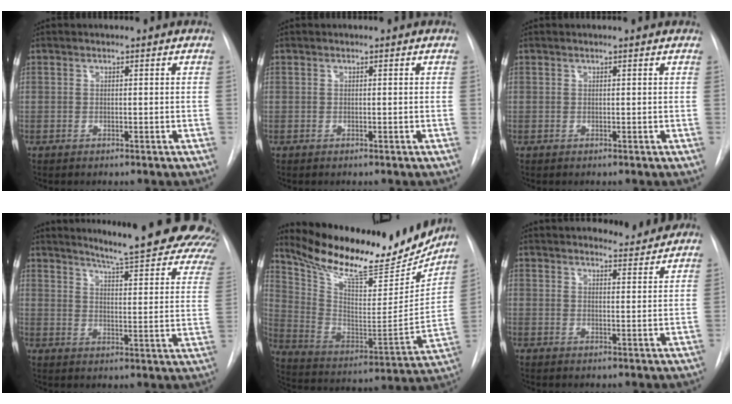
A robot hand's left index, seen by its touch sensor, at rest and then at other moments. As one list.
[{"total": 0.0}, {"total": 0.6, "force": [0.6, 0.0, 0.3], "torque": [-0.010, 0.002, 0.002]}, {"total": 23.4, "force": [20.2, 2.6, 11.5], "torque": [-0.146, -0.098, 0.224]}, {"total": 25.3, "force": [21.7, 6.5, 11.1], "torque": [-0.188, -0.039, 0.325]}, {"total": 7.0, "force": [6.9, 0.9, 1.4], "torque": [-0.017, -0.013, 0.079]}]